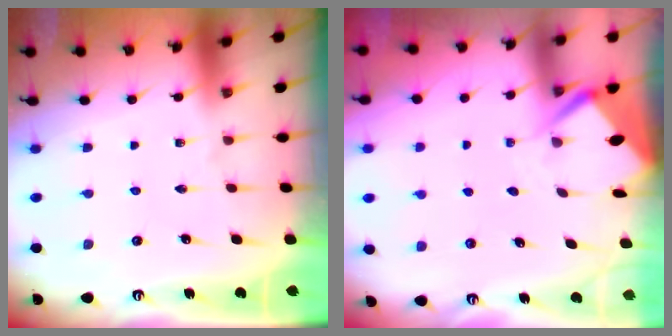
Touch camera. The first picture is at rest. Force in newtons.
{"total": 3.6, "press": 3.6, "slide": 0.4}